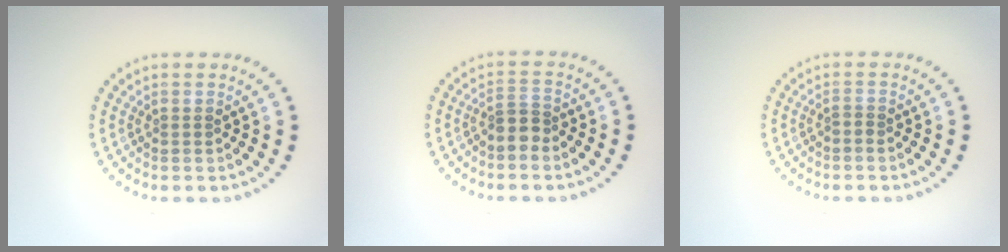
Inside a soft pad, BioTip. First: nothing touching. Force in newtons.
{"total": 2.0, "press": 1.6, "slide": 1.2}
{"total": 0.5, "press": 0.3, "slide": 0.4}